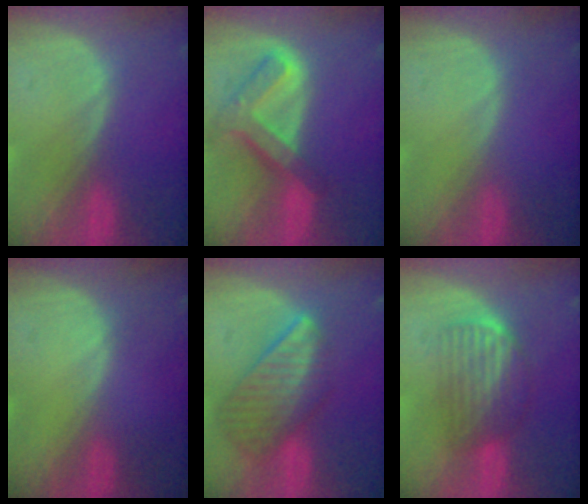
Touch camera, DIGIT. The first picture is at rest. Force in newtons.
{"total": 7.7, "press": 6.5, "slide": 4.0}
{"total": 0.0}
{"total": 0.6, "press": 0.1, "slide": 0.6}
{"total": 8.7, "press": 7.6, "slide": 4.4}
{"total": 6.9, "press": 5.8, "slide": 3.7}